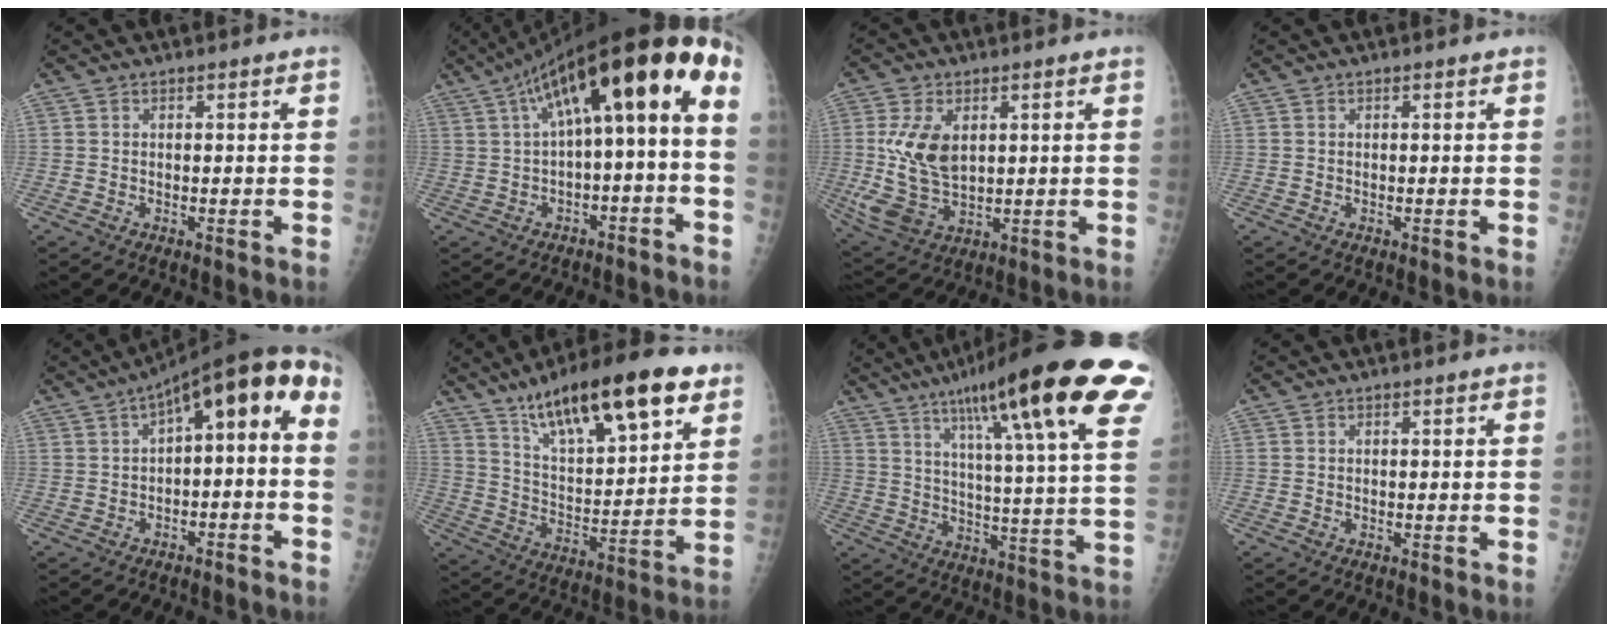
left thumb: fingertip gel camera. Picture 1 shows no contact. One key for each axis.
{"total": 18.3, "fx": 2.3, "fy": 5.4, "fz": 17.3, "tx": -0.256, "ty": 0.069, "tz": 0.035}
{"total": 11.5, "fx": 1.7, "fy": 7.1, "fz": 8.9, "tx": -0.171, "ty": -0.012, "tz": 0.045}
{"total": 0.0}
{"total": 11.2, "fx": -0.3, "fy": 4.9, "fz": 10.1, "tx": -0.133, "ty": 0.064, "tz": -0.008}
{"total": 22.6, "fx": 13.6, "fy": 7.0, "fz": 16.6, "tx": -0.237, "ty": -0.044, "tz": 0.229}
{"total": 28.0, "fx": 15.2, "fy": 4.2, "fz": 23.2, "tx": -0.310, "ty": -0.023, "tz": 0.214}
{"total": 0.0}